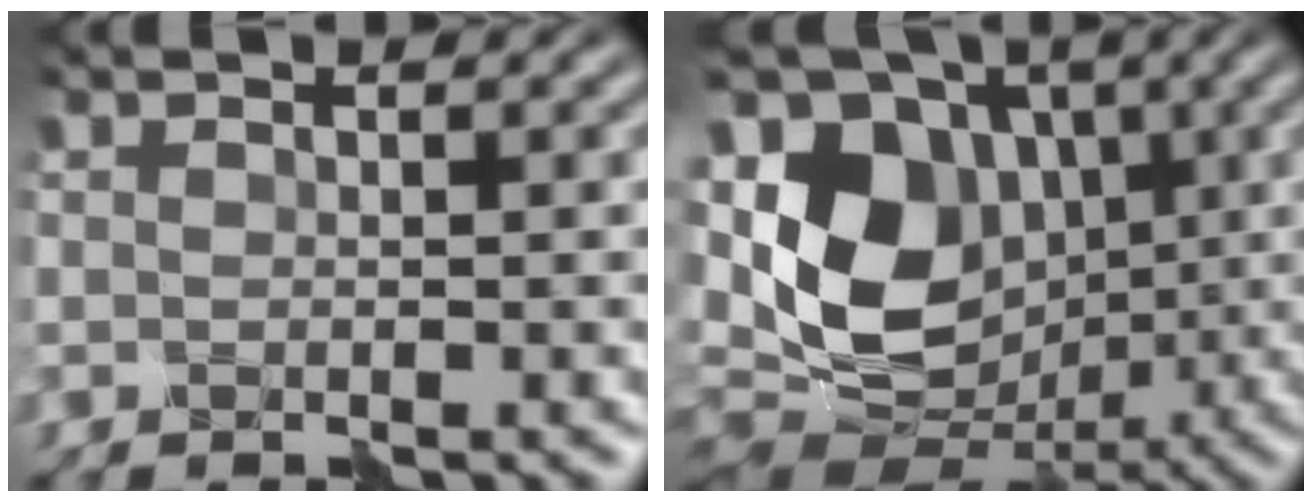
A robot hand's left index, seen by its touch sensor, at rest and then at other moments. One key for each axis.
{"total": 10.3, "fx": 0.7, "fy": 7.7, "fz": 6.7, "tx": -0.134, "ty": -0.003, "tz": 0.002}